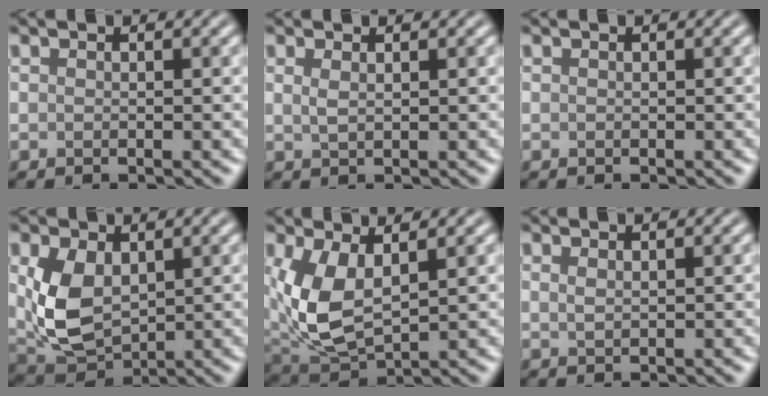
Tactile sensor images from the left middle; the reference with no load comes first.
{"total": 1.1, "force": [0.6, 0.4, 0.9], "torque": [-0.016, 0.001, 0.011]}
{"total": 0.0}
{"total": 6.1, "force": [1.0, 4.0, 4.6], "torque": [-0.108, -0.007, 0.028]}
{"total": 6.9, "force": [1.3, 3.6, 5.8], "torque": [-0.146, -0.008, 0.029]}
{"total": 0.8, "force": [0.5, 0.2, 0.5], "torque": [-0.011, 0.001, 0.010]}